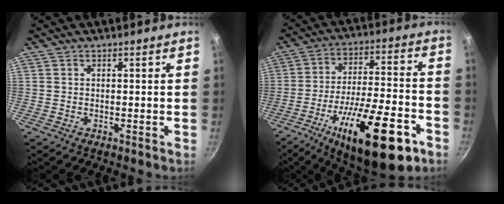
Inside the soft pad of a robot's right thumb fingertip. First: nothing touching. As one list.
[{"total": 24.6, "force": [-12.0, 8.2, 19.9], "torque": [-0.285, 0.042, -0.180]}]